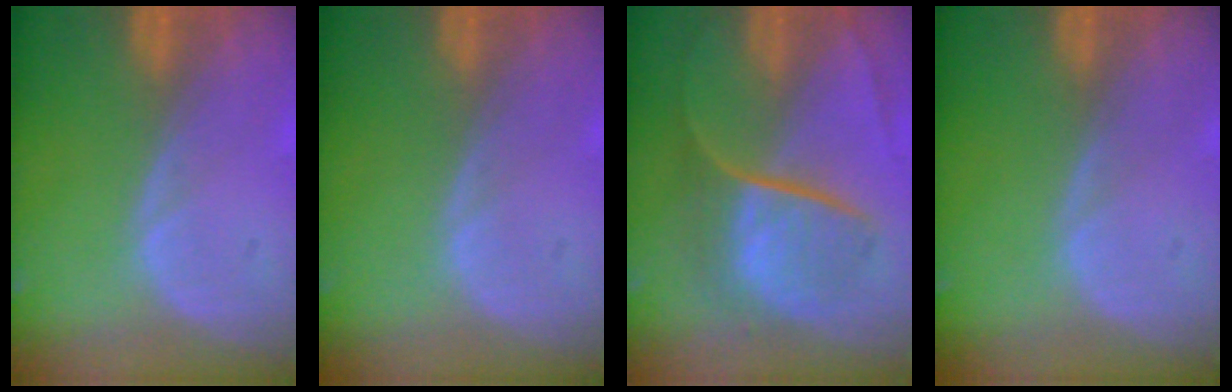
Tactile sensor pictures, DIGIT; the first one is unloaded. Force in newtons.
{"total": 0.0}
{"total": 9.1, "press": 7.7, "slide": 5.0}
{"total": 0.0}